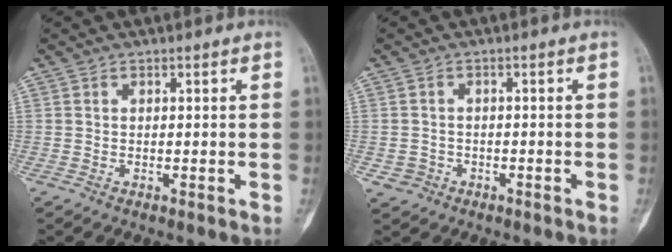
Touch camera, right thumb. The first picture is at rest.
{"total": 2.1, "force": [-0.9, 1.9, 0.1], "torque": [0.004, 0.013, -0.012]}